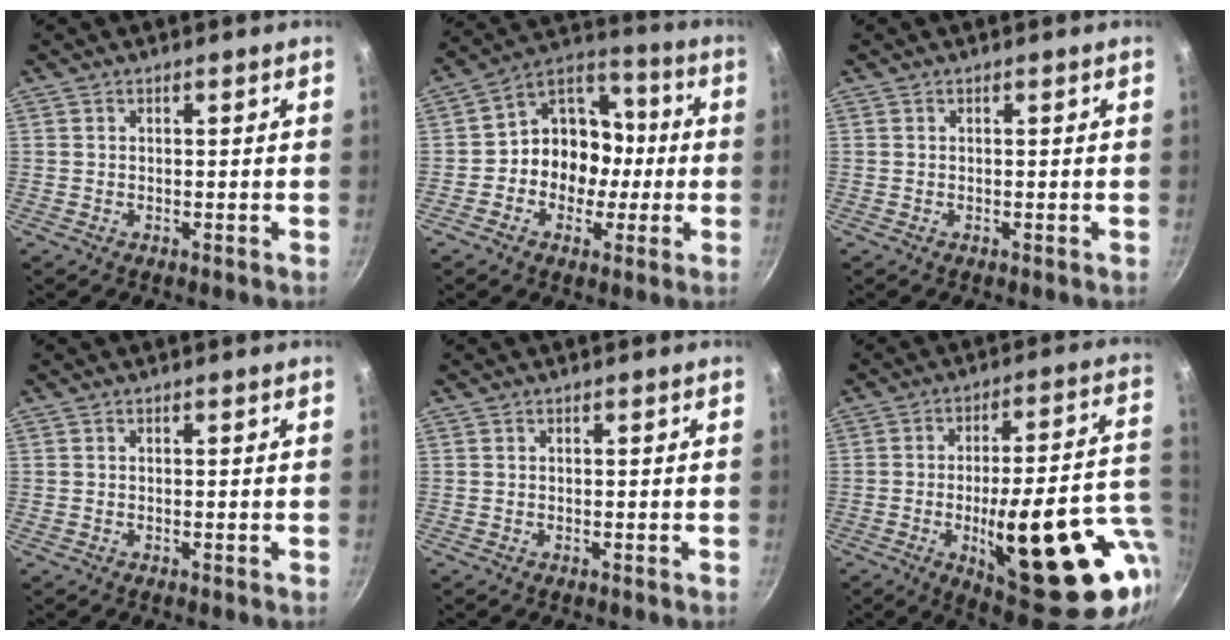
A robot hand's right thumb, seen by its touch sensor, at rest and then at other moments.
{"total": 13.1, "force": [-1.7, 11.0, 7.0], "torque": [-0.050, 0.044, -0.046]}
{"total": 0.0}
{"total": 0.0}
{"total": 0.0}
{"total": 26.2, "force": [-6.6, 8.7, 23.8], "torque": [-0.294, 0.008, -0.078]}